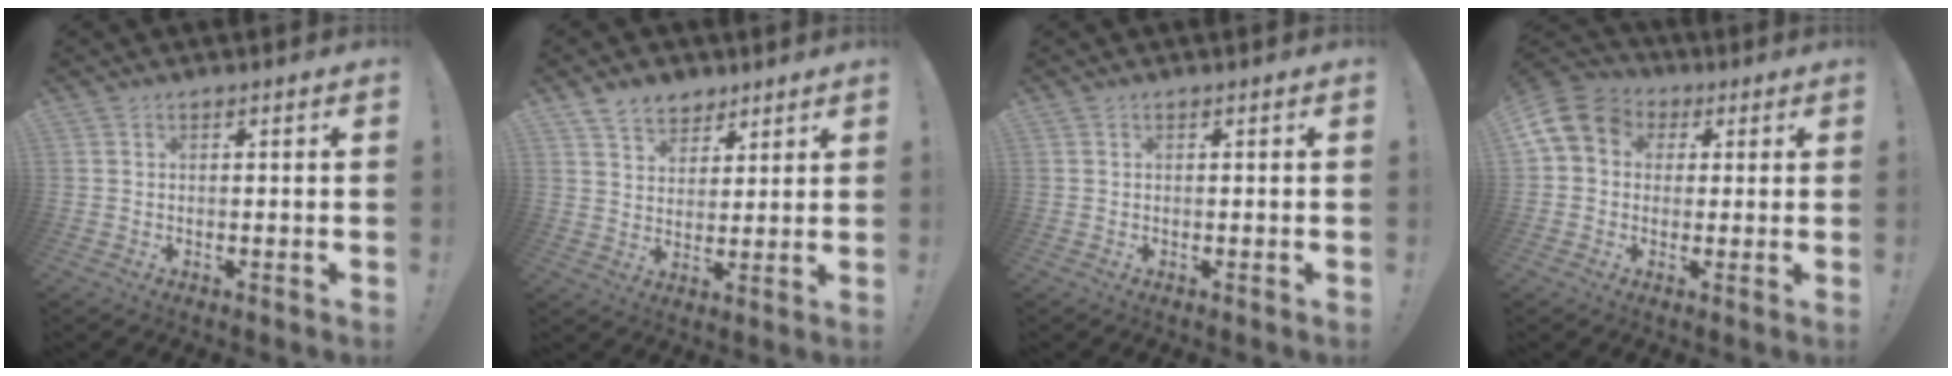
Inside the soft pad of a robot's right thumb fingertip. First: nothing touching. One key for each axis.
{"total": 7.8, "fx": 5.6, "fy": 5.3, "fz": 1.4, "tx": -0.022, "ty": -0.037, "tz": 0.110}
{"total": 0.0}
{"total": 9.7, "fx": 2.1, "fy": 8.2, "fz": 4.6, "tx": -0.079, "ty": 0.003, "tz": 0.047}